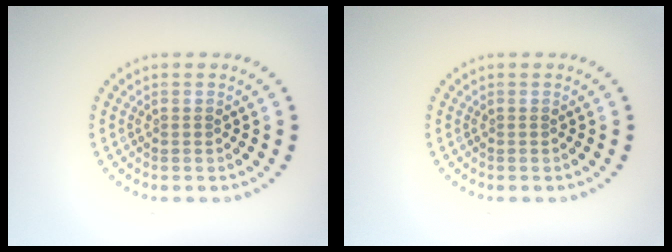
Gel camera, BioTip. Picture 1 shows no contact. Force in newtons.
{"total": 0.0}